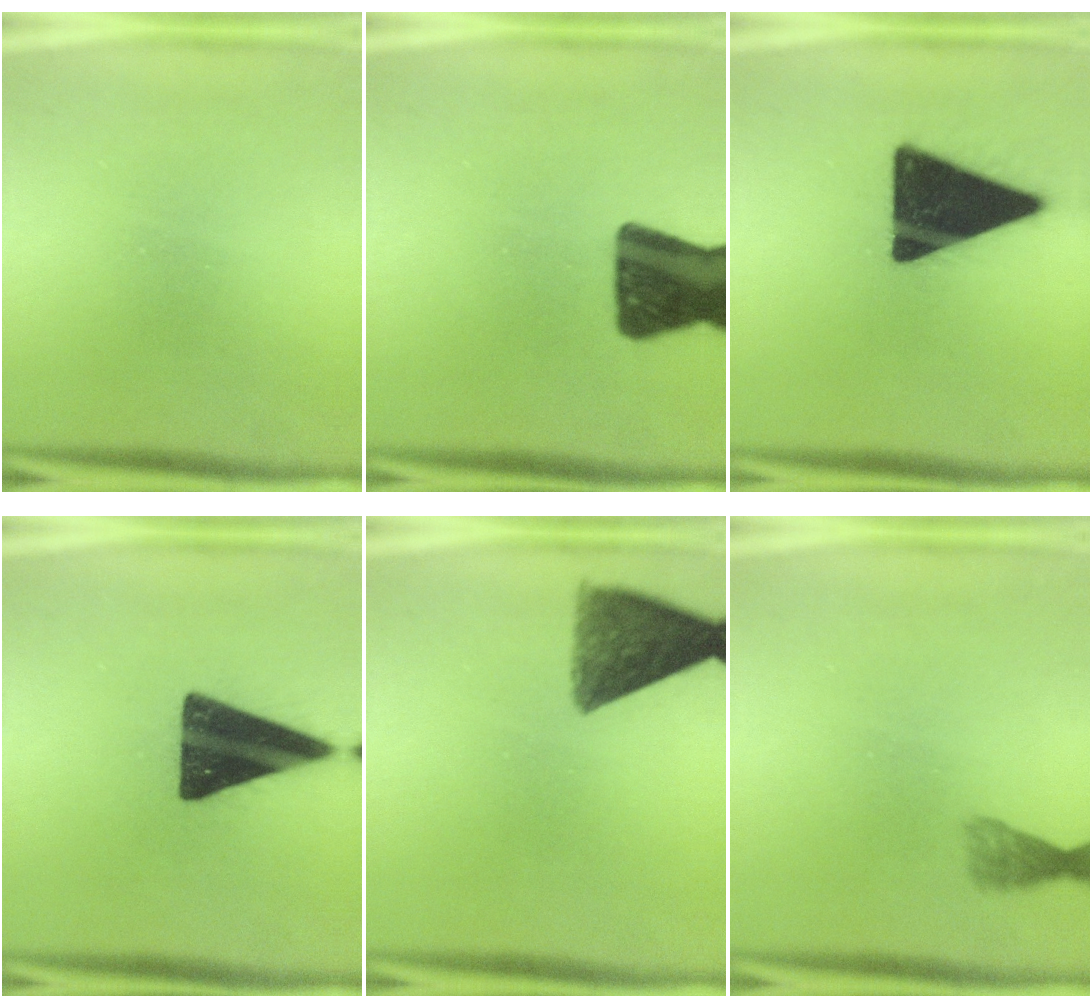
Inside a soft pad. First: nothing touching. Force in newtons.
{"total": 16.1}
{"total": 19.5}
{"total": 18.3}
{"total": 10.0}
{"total": 2.4}